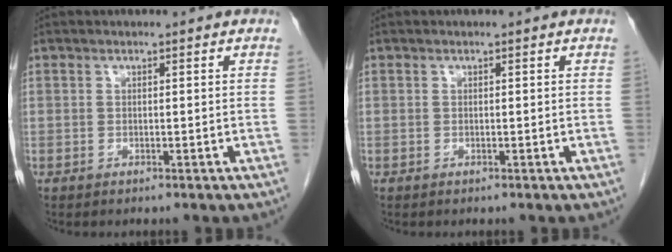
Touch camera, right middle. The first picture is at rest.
{"total": 0.0}